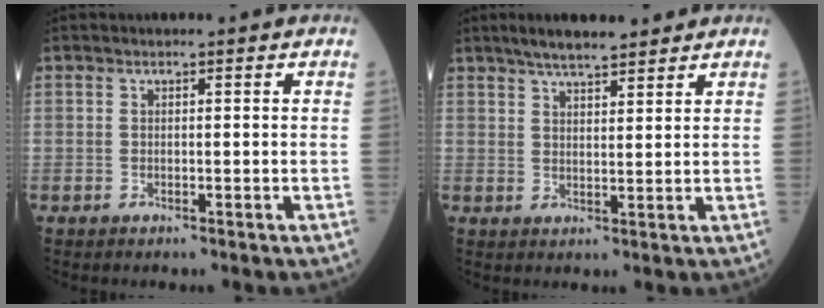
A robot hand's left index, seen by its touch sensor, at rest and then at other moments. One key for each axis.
{"total": 6.8, "fx": 5.6, "fy": 1.2, "fz": 3.6, "tx": -0.061, "ty": 0.021, "tz": 0.094}